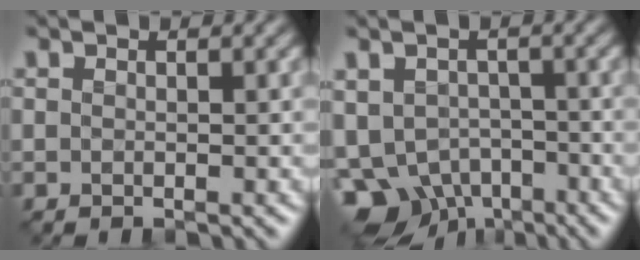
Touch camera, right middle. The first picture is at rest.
{"total": 6.6, "force": [-3.2, 4.9, 3.1], "torque": [-0.061, -0.018, -0.062]}